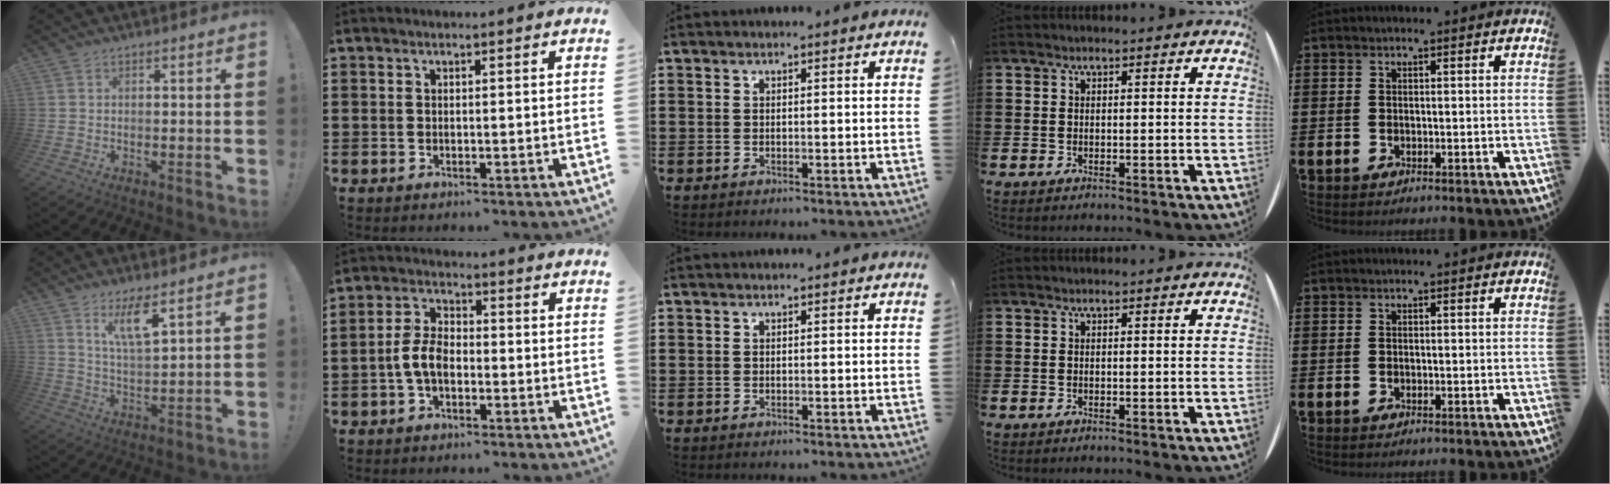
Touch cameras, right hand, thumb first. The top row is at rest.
{"thumb": {"total": 9.7, "force": [6.3, 2.0, 7.1], "torque": [-0.122, -0.029, 0.107]}, "index": {"total": 5.6, "force": [-1.6, 3.1, 4.3], "torque": [-0.104, 0.000, -0.036]}}